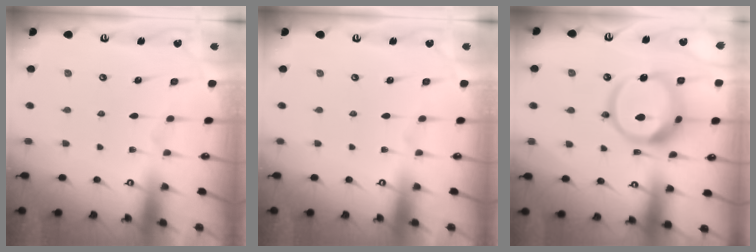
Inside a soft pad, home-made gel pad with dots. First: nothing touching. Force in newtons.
{"total": 0.0}
{"total": 16.8, "press": 16.6, "slide": 2.3}